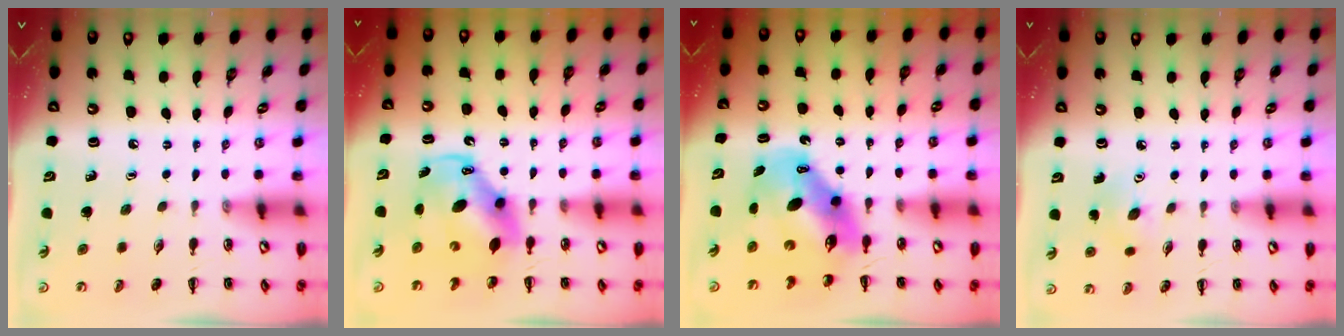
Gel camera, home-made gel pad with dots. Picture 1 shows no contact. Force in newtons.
{"total": 8.4, "press": 8.2, "slide": 2.1}
{"total": 11.5, "press": 11.1, "slide": 2.9}
{"total": 5.6, "press": 5.4, "slide": 1.6}